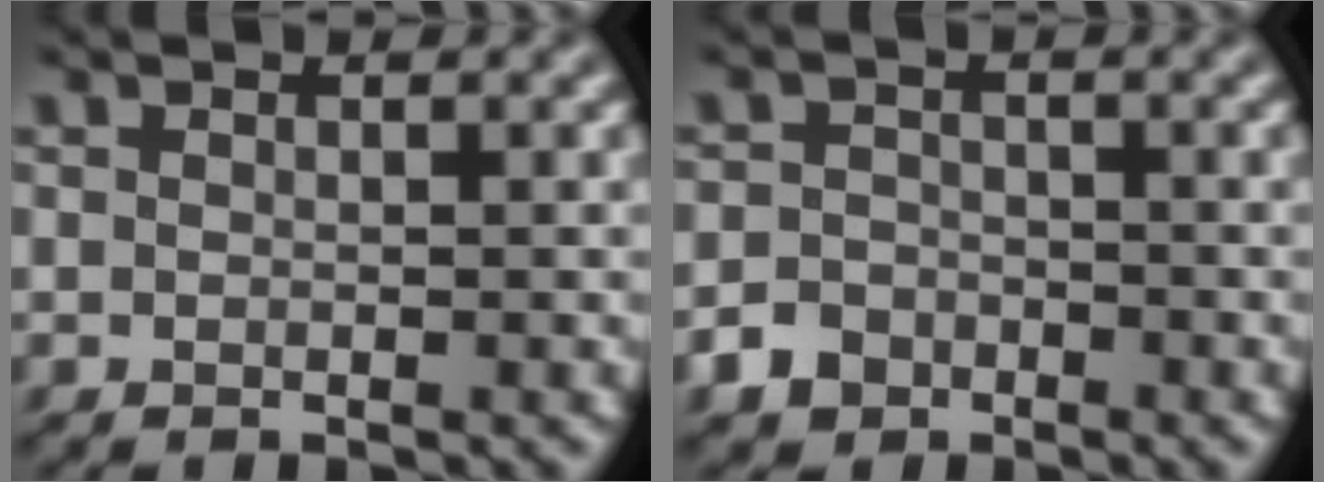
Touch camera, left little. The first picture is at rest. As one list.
[{"total": 2.8, "force": [-1.8, 2.0, 0.6], "torque": [-0.002, -0.002, -0.035]}]